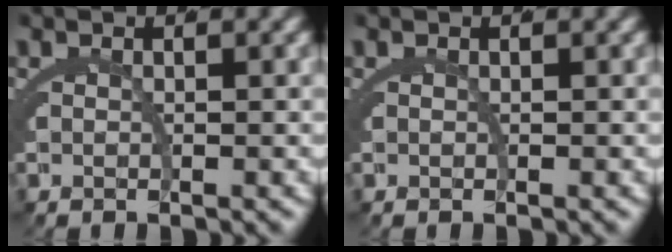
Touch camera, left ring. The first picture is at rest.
{"total": 0.0}